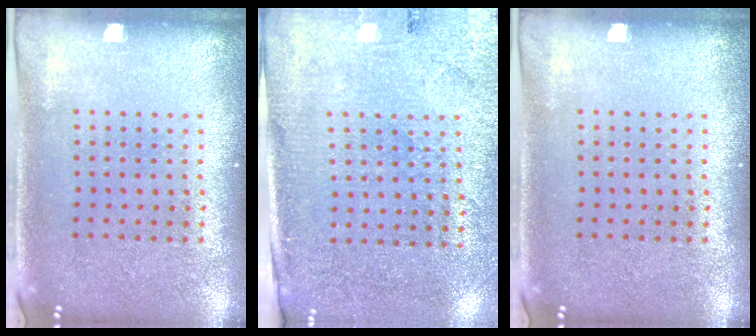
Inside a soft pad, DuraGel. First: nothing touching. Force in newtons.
{"total": 2.7, "press": 2.4, "slide": 1.3}
{"total": 0.0}